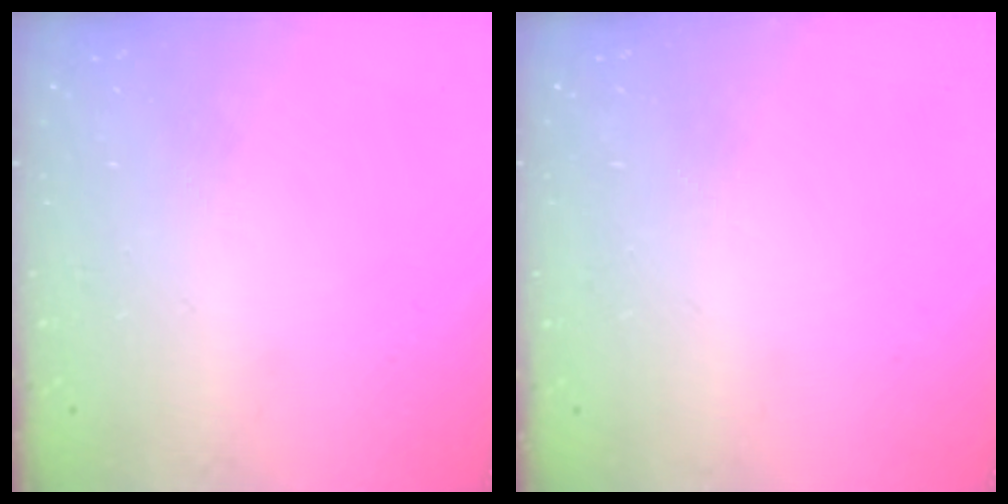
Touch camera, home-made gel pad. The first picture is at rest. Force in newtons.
{"total": 0.0}